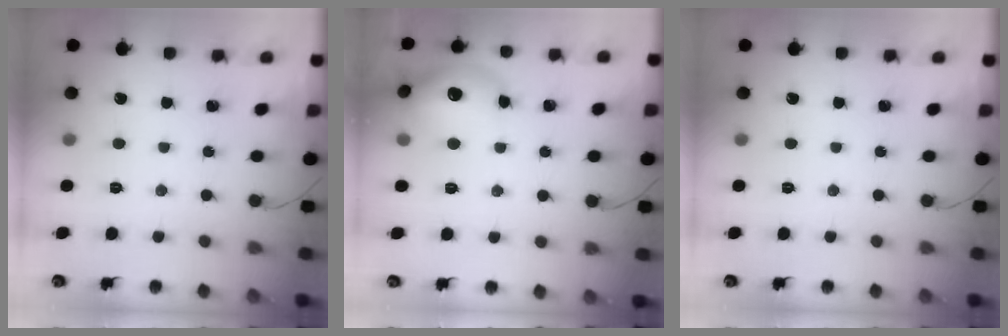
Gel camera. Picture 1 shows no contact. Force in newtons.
{"total": 13.2, "press": 13.1, "slide": 1.5}
{"total": 0.0}